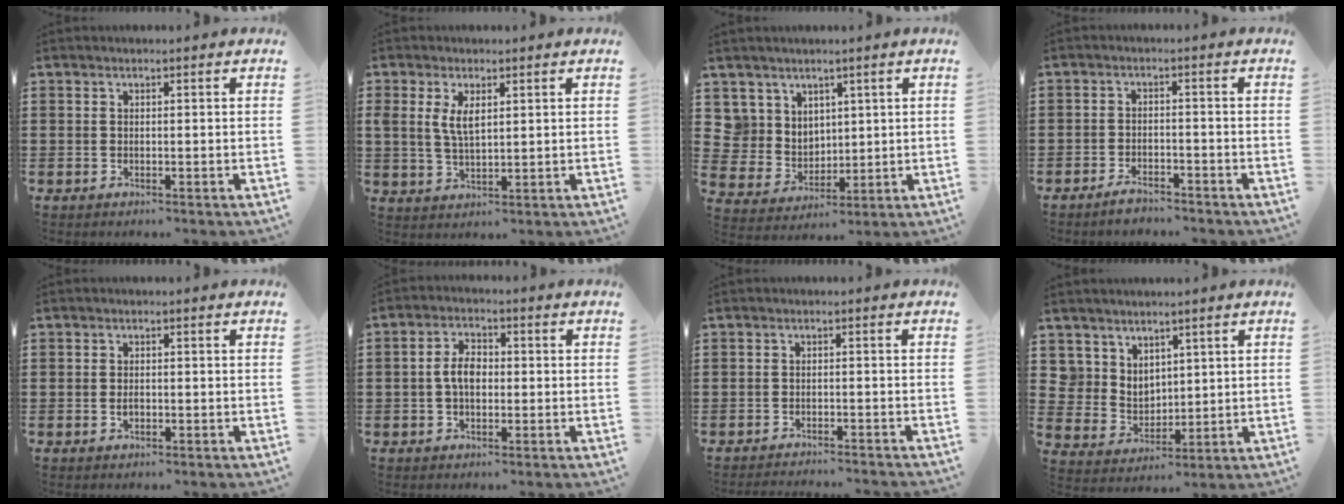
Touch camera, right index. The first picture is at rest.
{"total": 4.3, "force": [1.4, 1.8, 3.6], "torque": [-0.075, 0.005, 0.025]}
{"total": 6.0, "force": [3.4, 4.9, 0.0], "torque": [-0.033, -0.005, 0.067]}
{"total": 2.5, "force": [-2.4, 0.5, 0.5], "torque": [-0.013, 0.006, -0.049]}
{"total": 1.1, "force": [-0.3, 0.6, 0.9], "torque": [-0.018, 0.001, -0.006]}
{"total": 4.4, "force": [-0.3, 2.5, 3.6], "torque": [-0.078, 0.006, -0.009]}
{"total": 1.7, "force": [-1.7, -0.2, 0.1], "torque": [-0.005, 0.001, -0.035]}
{"total": 5.5, "force": [4.0, 3.8, 0.0], "torque": [-0.026, -0.005, 0.077]}